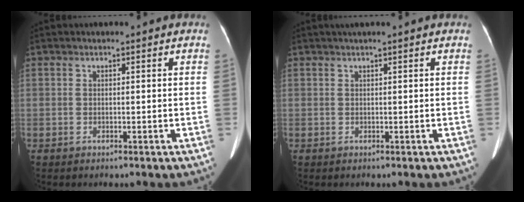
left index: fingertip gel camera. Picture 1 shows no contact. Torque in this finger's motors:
{"motor_torque": [0.04, -0.14, 0.00, 0.00]}